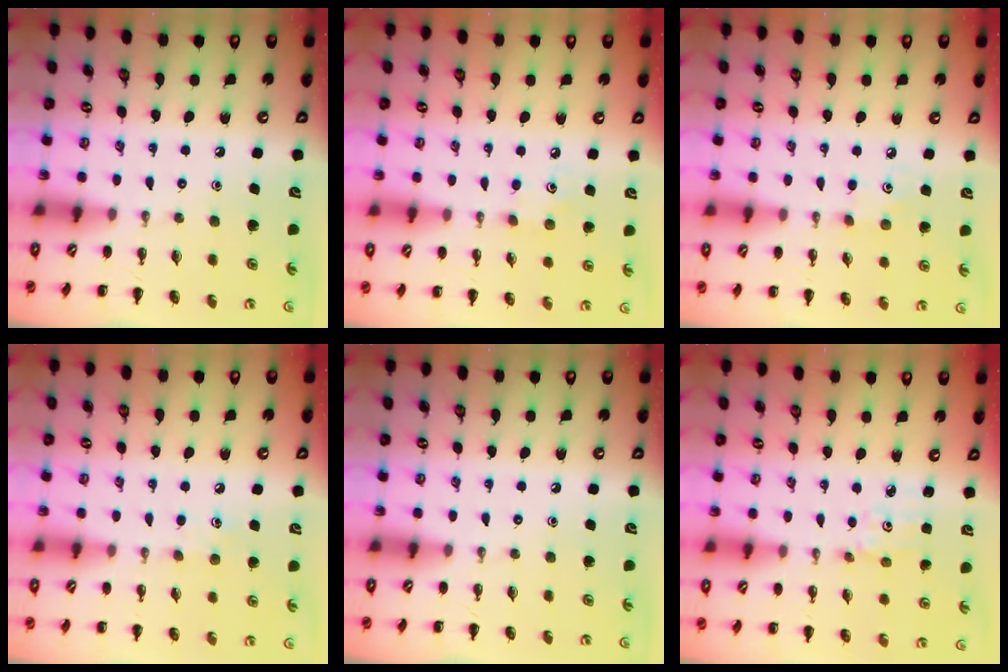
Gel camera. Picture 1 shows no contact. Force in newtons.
{"total": 4.3, "press": 4.1, "slide": 1.1}
{"total": 3.4, "press": 3.3, "slide": 1.0}
{"total": 5.5, "press": 5.3, "slide": 1.5}
{"total": 0.0}
{"total": 1.6, "press": 1.5, "slide": 0.3}